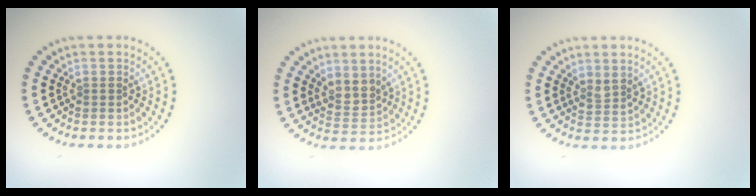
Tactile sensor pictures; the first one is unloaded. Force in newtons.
{"total": 2.2, "press": 1.8, "slide": 1.4}
{"total": 1.4, "press": 1.1, "slide": 0.8}